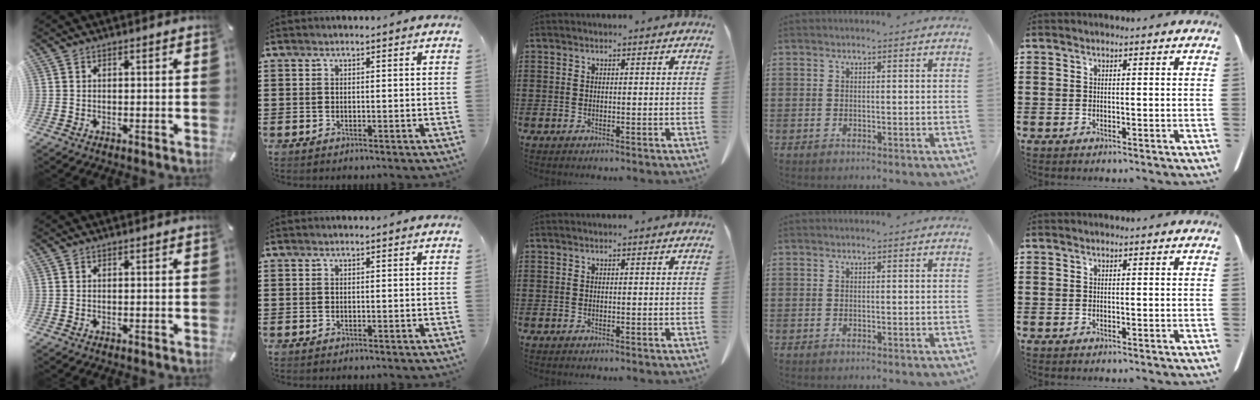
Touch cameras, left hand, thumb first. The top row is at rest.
{}